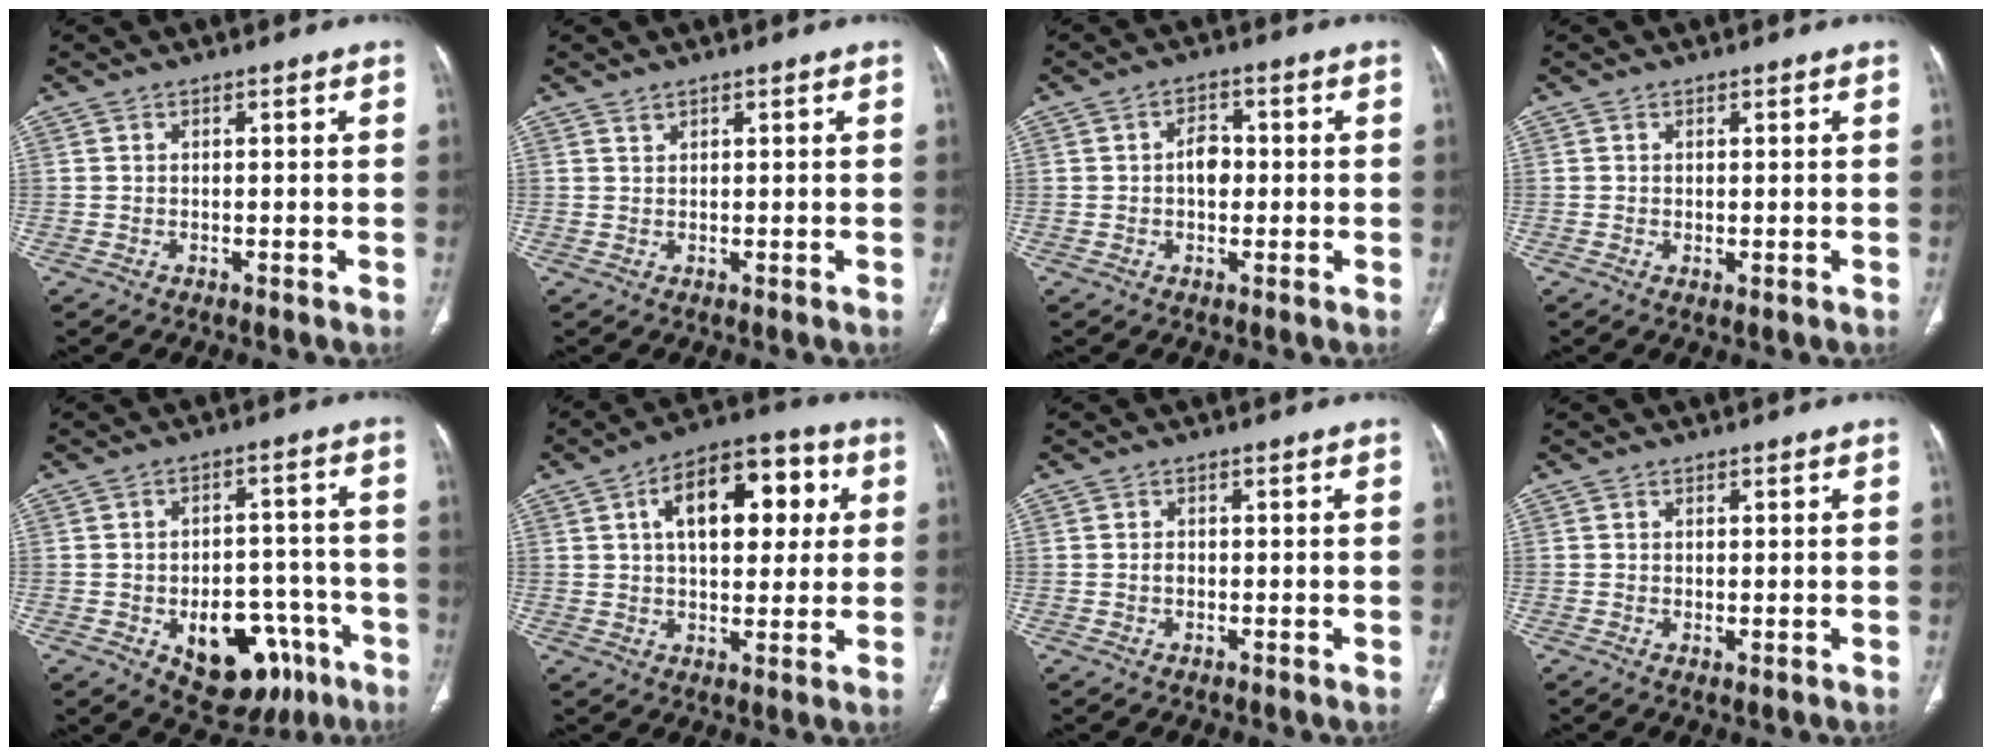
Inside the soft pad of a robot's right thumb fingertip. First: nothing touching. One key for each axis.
{"total": 0.8, "fx": 0.7, "fy": 0.2, "fz": 0.2, "tx": -0.002, "ty": -0.004, "tz": 0.014}
{"total": 4.1, "fx": -0.1, "fy": 2.8, "fz": 2.9, "tx": -0.036, "ty": 0.010, "tz": -0.007}
{"total": 0.9, "fx": -0.1, "fy": 0.4, "fz": 0.8, "tx": -0.018, "ty": -0.005, "tz": 0.001}
{"total": 15.8, "fx": -7.0, "fy": 9.7, "fz": 10.3, "tx": -0.097, "ty": 0.044, "tz": -0.084}
{"total": 16.4, "fx": 4.5, "fy": 8.9, "fz": 13.1, "tx": -0.161, "ty": 0.017, "tz": 0.063}
{"total": 1.1, "fx": -0.2, "fy": 0.8, "fz": 0.8, "tx": -0.013, "ty": 0.001, "tz": -0.002}
{"total": 1.1, "fx": -0.1, "fy": 0.5, "fz": 0.9, "tx": -0.021, "ty": -0.006, "tz": 0.001}